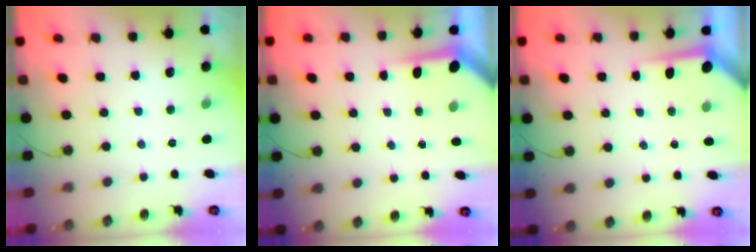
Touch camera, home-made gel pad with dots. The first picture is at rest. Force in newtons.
{"total": 3.9, "press": 3.9, "slide": 0.4}
{"total": 3.6, "press": 3.6, "slide": 0.4}